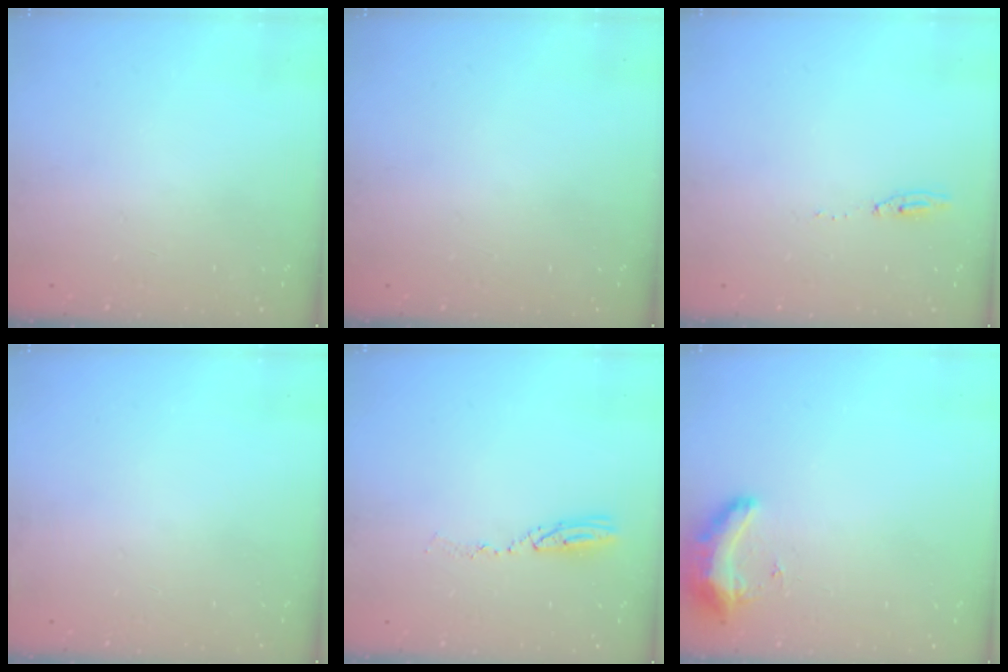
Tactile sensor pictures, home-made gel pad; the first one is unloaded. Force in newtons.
{"total": 0.0}
{"total": 4.8, "press": 4.8, "slide": 0.6}
{"total": 2.9, "press": 2.4, "slide": 1.6}
{"total": 5.4, "press": 5.3, "slide": 0.6}
{"total": 8.8, "press": 8.8, "slide": 0.7}